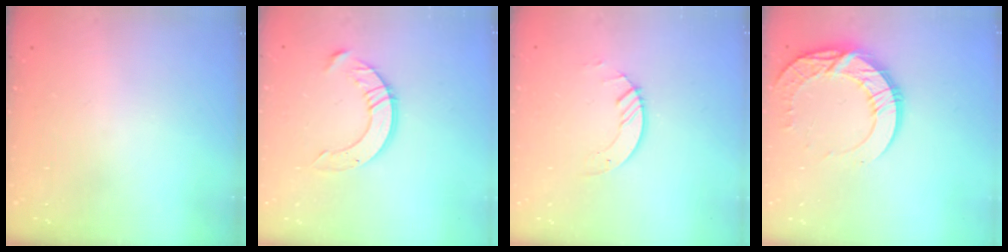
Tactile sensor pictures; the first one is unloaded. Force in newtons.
{"total": 10.5, "press": 10.5, "slide": 0.9}
{"total": 2.8, "press": 2.8, "slide": 0.3}
{"total": 14.4, "press": 14.4, "slide": 1.4}